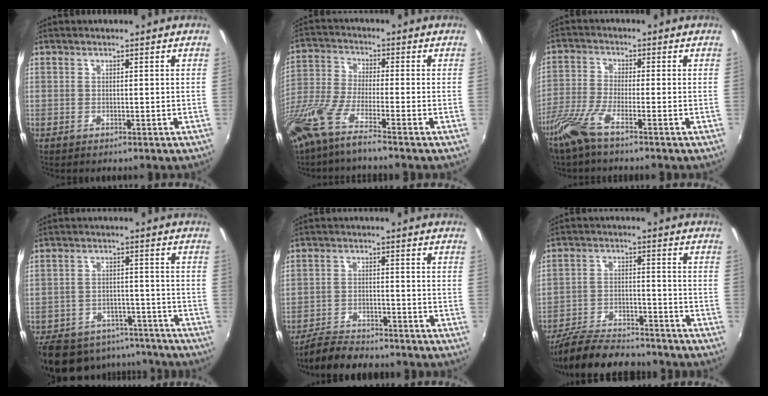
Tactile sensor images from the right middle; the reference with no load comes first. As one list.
[{"total": 10.4, "force": [-7.3, 0.7, 7.3], "torque": [-0.158, -0.031, -0.143]}, {"total": 5.1, "force": [-3.5, 0.5, 3.7], "torque": [-0.092, -0.010, -0.073]}, {"total": 20.0, "force": [-16.2, 9.2, 7.2], "torque": [-0.168, 0.015, -0.214]}, {"total": 7.9, "force": [-7.1, 2.4, 2.6], "torque": [-0.081, -0.012, -0.116]}, {"total": 15.8, "force": [-13.8, 4.2, 6.3], "torque": [-0.149, -0.018, -0.219]}]